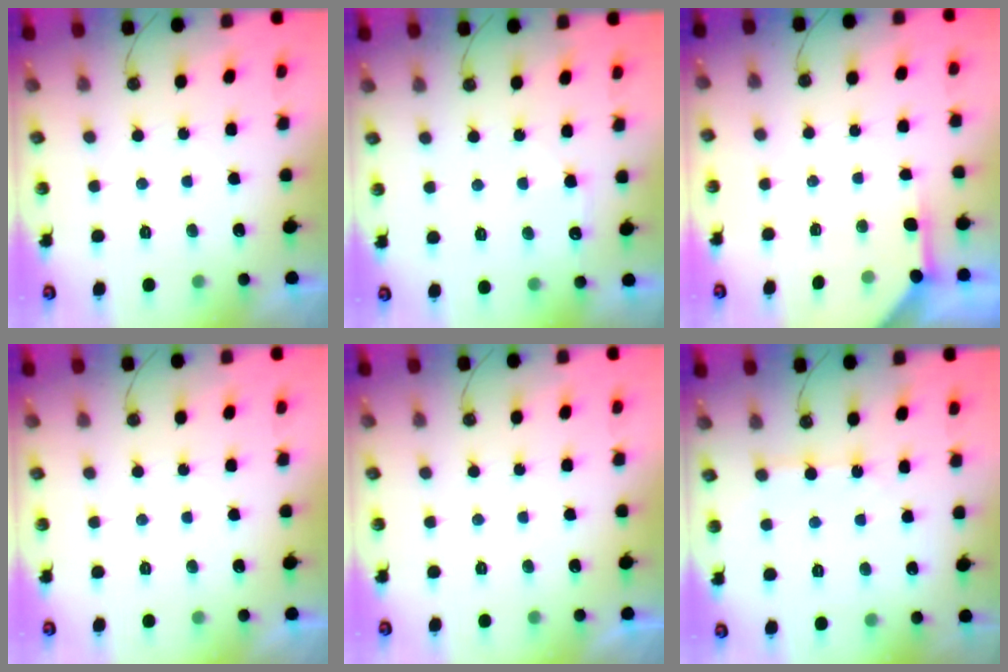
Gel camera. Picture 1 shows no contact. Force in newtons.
{"total": 5.4, "press": 5.4, "slide": 0.6}
{"total": 3.9, "press": 3.8, "slide": 0.4}
{"total": 0.0}
{"total": 0.0}
{"total": 4.0, "press": 4.0, "slide": 0.2}